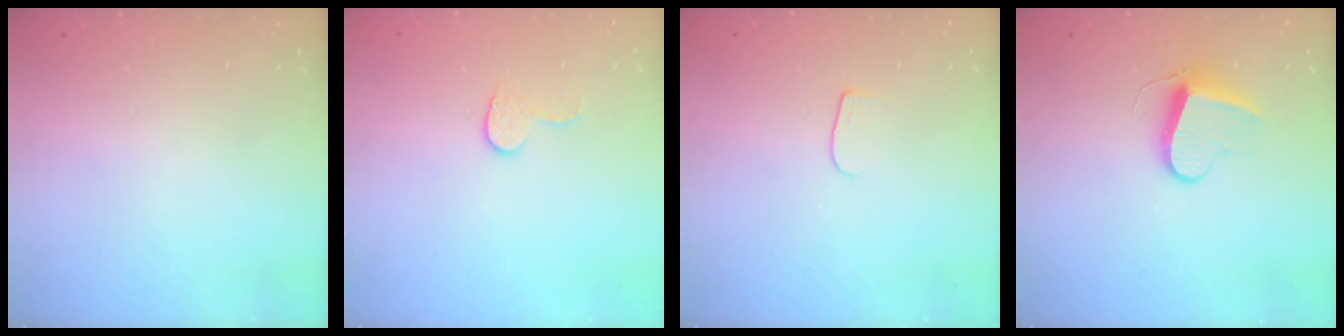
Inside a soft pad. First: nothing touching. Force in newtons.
{"total": 6.2, "press": 6.2, "slide": 0.6}
{"total": 3.8, "press": 3.8, "slide": 0.5}
{"total": 9.4, "press": 9.4, "slide": 0.7}